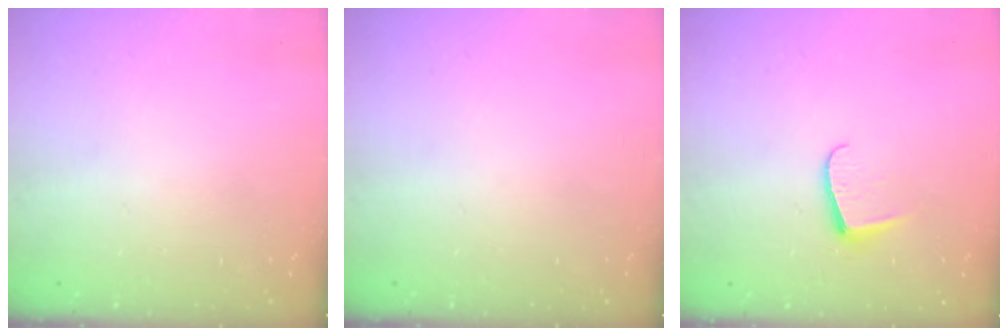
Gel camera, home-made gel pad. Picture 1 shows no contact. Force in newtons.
{"total": 0.0}
{"total": 5.9, "press": 5.9, "slide": 0.6}